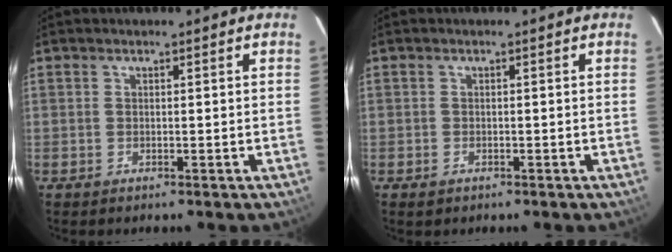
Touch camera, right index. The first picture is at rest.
{"total": 1.1, "force": [-0.7, 0.8, 0.4], "torque": [-0.007, 0.000, -0.009]}